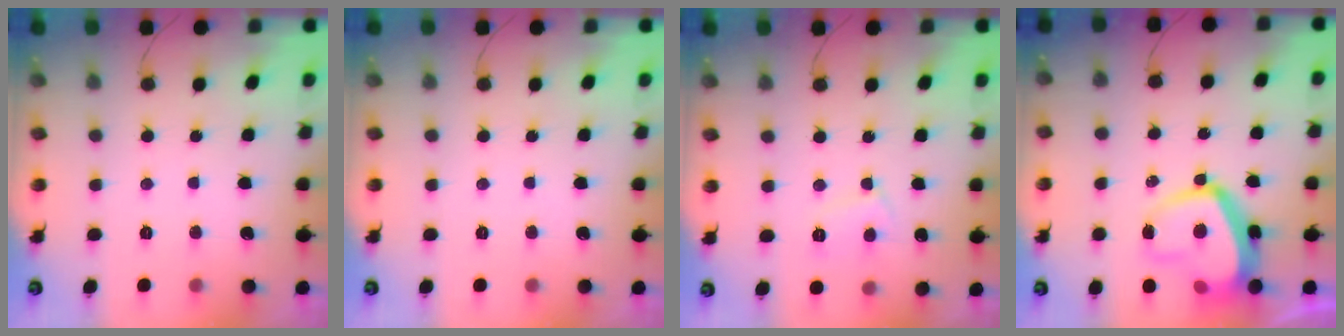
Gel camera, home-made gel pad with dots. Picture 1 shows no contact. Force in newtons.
{"total": 0.0}
{"total": 5.2, "press": 5.2, "slide": 0.4}
{"total": 14.2, "press": 14.1, "slide": 1.4}